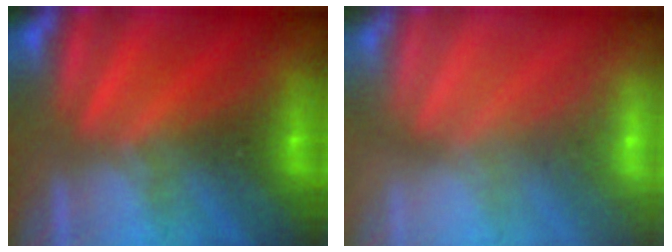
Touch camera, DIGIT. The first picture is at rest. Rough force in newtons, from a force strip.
{"total": 2.5}